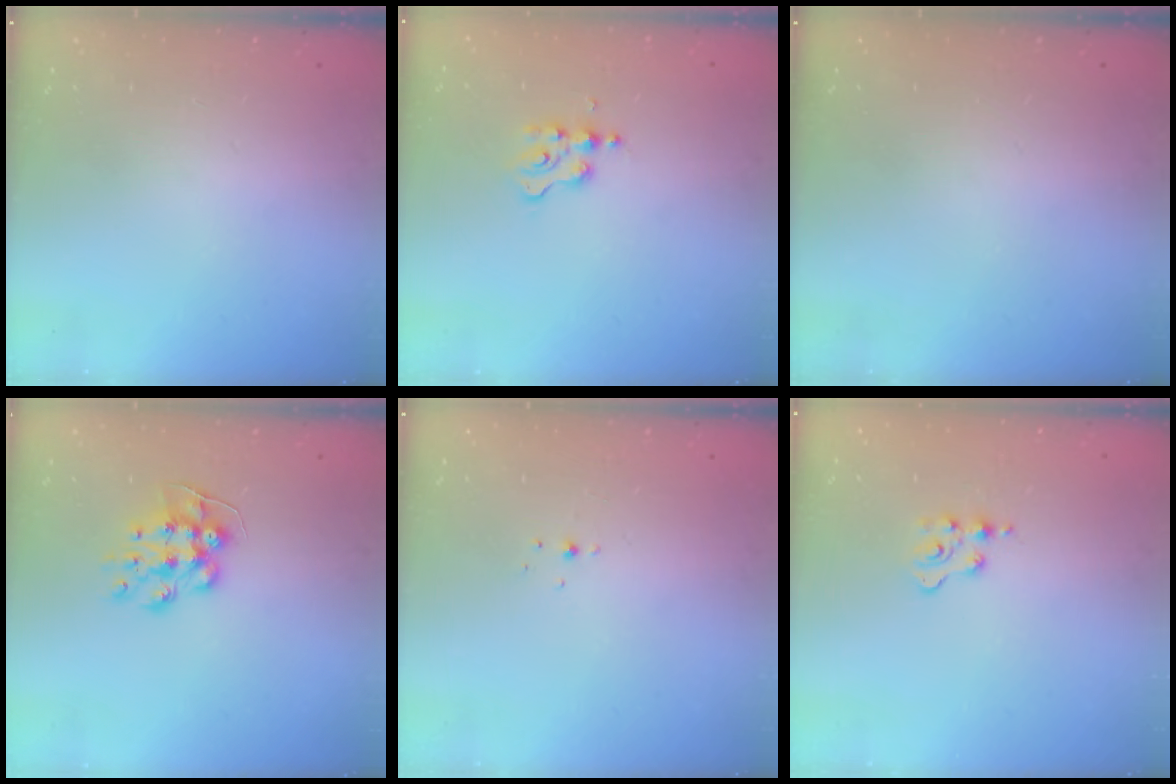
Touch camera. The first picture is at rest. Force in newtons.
{"total": 3.4, "press": 3.4, "slide": 0.3}
{"total": 0.0}
{"total": 10.4, "press": 10.4, "slide": 0.8}
{"total": 3.2, "press": 3.1, "slide": 0.9}
{"total": 2.9, "press": 2.9, "slide": 0.4}